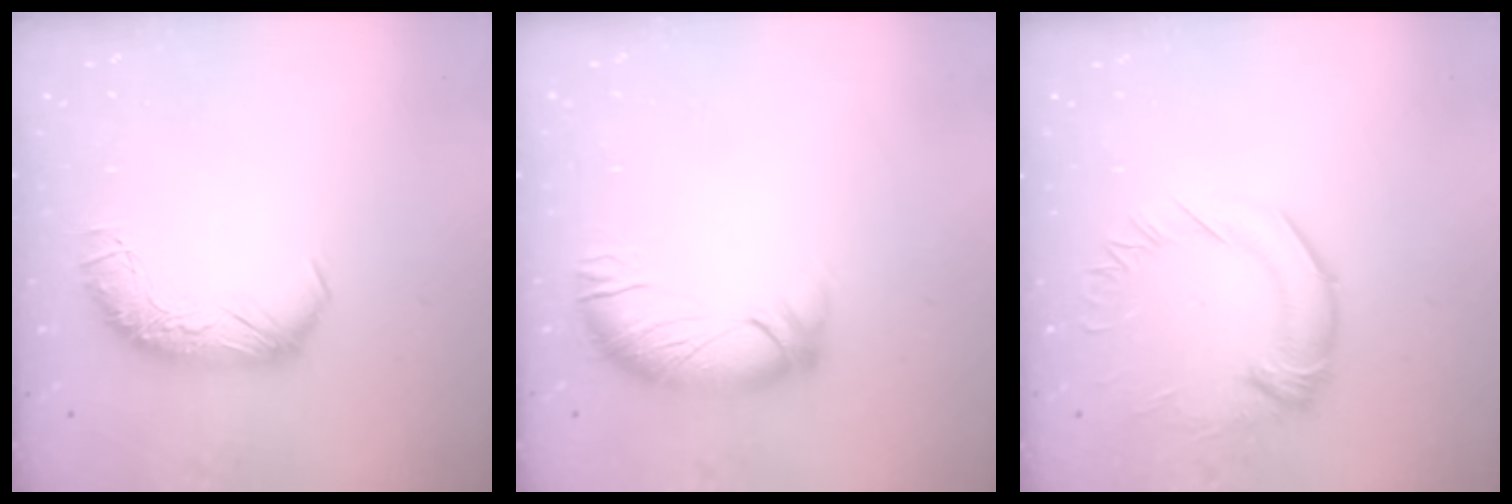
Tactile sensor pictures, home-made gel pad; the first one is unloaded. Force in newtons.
{"total": 2.4, "press": 1.9, "slide": 1.5}
{"total": 1.1, "press": 0.3, "slide": 1.0}